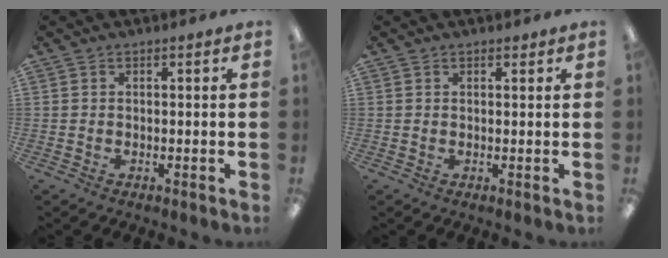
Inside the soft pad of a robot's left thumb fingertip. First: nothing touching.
{"total": 0.7, "force": [0.6, 0.3, 0.2], "torque": [0.001, -0.002, 0.010]}